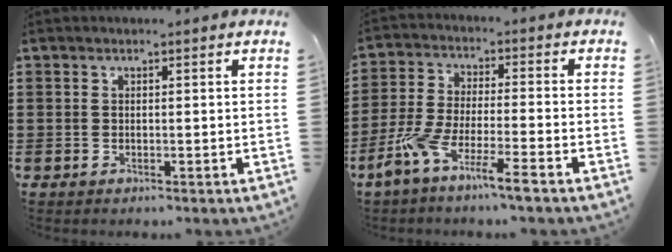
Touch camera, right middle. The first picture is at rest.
{"total": 7.6, "force": [-5.8, 0.0, 4.9], "torque": [-0.120, -0.015, -0.118]}